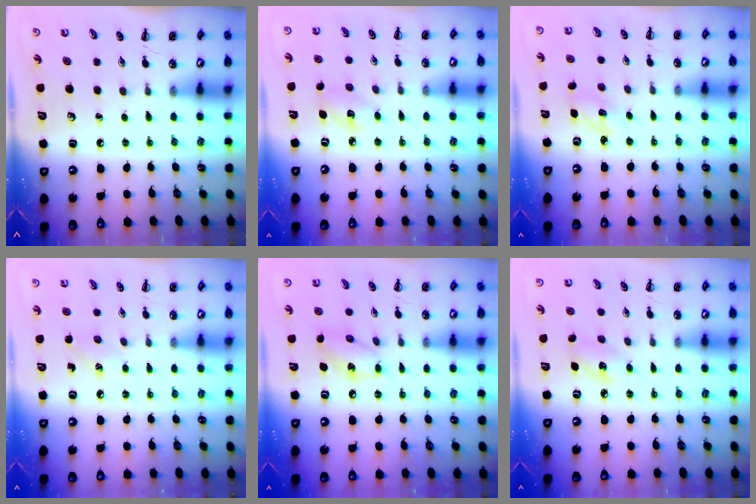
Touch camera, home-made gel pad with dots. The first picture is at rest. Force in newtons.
{"total": 3.7, "press": 3.6, "slide": 0.8}
{"total": 1.8, "press": 1.7, "slide": 0.5}
{"total": 6.2, "press": 5.9, "slide": 1.7}
{"total": 8.6, "press": 8.5, "slide": 0.8}
{"total": 6.1, "press": 6.0, "slide": 1.4}